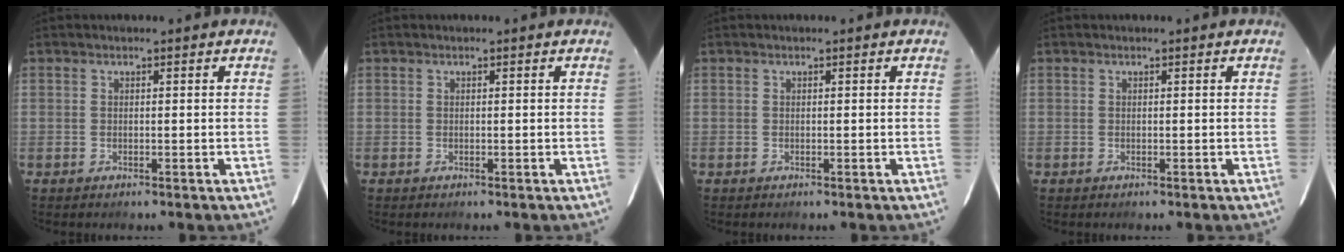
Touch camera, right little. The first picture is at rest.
{"total": 0.0}
{"total": 0.0}
{"total": 0.0}